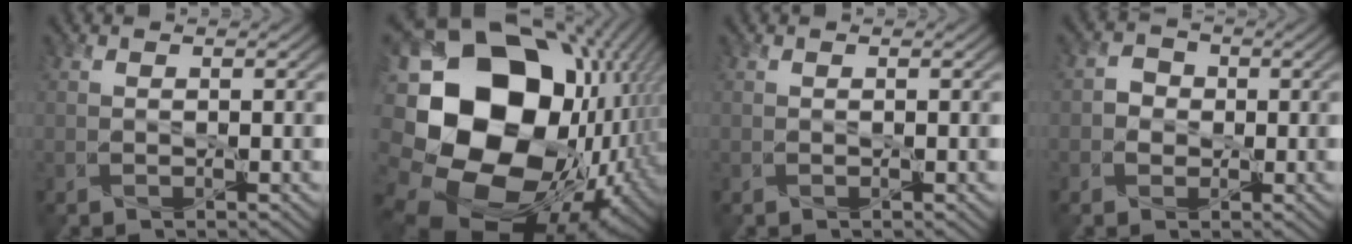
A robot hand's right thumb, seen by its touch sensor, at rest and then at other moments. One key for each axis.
{"total": 24.2, "fx": -2.2, "fy": 18.8, "fz": 15.0, "tx": -0.317, "ty": -0.029, "tz": -0.039}
{"total": 0.0}
{"total": 2.3, "fx": -0.3, "fy": 2.1, "fz": 0.7, "tx": -0.012, "ty": 0.002, "tz": -0.008}